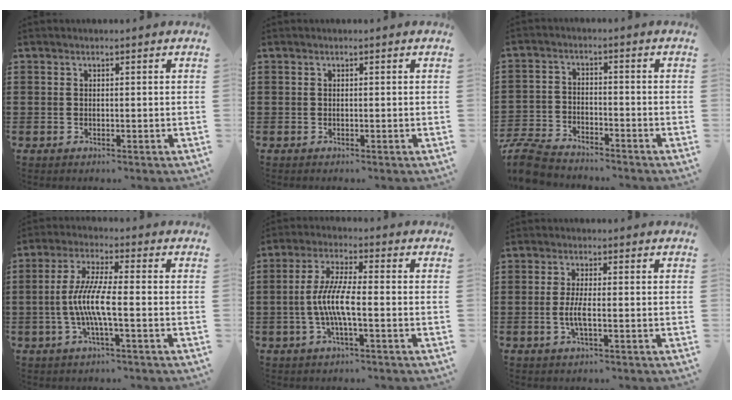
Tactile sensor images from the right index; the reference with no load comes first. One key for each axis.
{"total": 0.0}
{"total": 5.9, "fx": -5.7, "fy": 1.0, "fz": 1.3, "tx": -0.052, "ty": 0.000, "tz": -0.119}
{"total": 7.5, "fx": -1.7, "fy": 1.0, "fz": 7.3, "tx": -0.161, "ty": -0.014, "tz": -0.042}
{"total": 6.9, "fx": -1.6, "fy": 1.2, "fz": 6.6, "tx": -0.150, "ty": -0.011, "tz": -0.040}
{"total": 3.4, "fx": -0.8, "fy": 0.7, "fz": 3.3, "tx": -0.072, "ty": -0.005, "tz": -0.018}